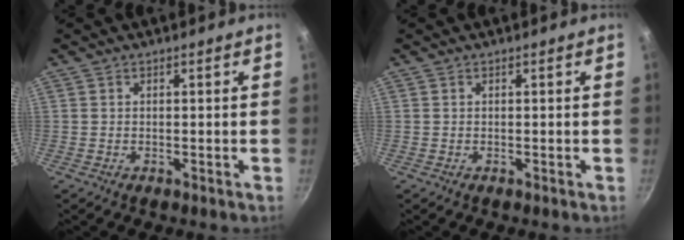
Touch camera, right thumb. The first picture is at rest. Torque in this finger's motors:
{"motor_torque": [0.00, 0.01, 0.09, 0.04, 0.01]}